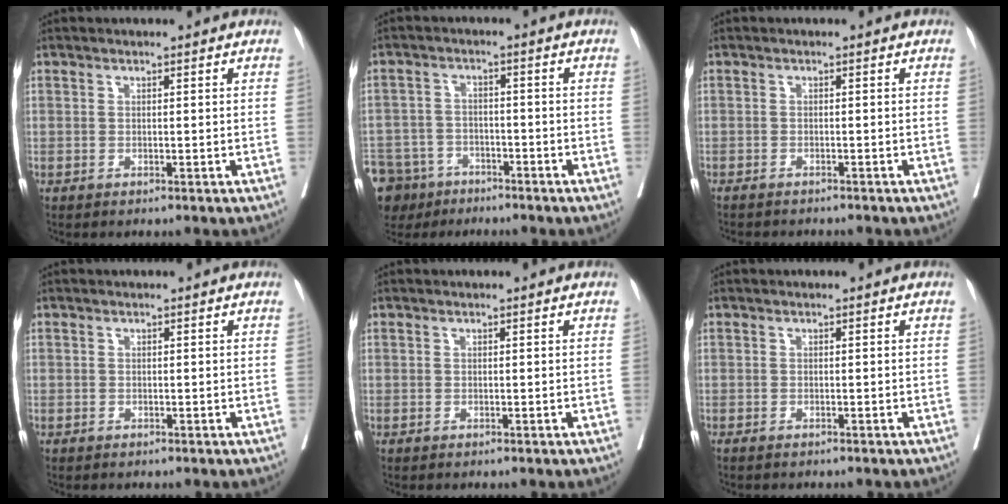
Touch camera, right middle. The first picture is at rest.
{"total": 12.6, "force": [-8.7, 8.4, 3.4], "torque": [-0.102, -0.003, -0.136]}
{"total": 5.3, "force": [-4.9, 1.2, 1.8], "torque": [-0.021, -0.005, -0.066]}
{"total": 0.6, "force": [-0.2, 0.5, -0.1], "torque": [0.003, 0.005, -0.007]}
{"total": 0.0}
{"total": 1.1, "force": [-1.0, 0.3, 0.4], "torque": [-0.011, -0.003, -0.015]}